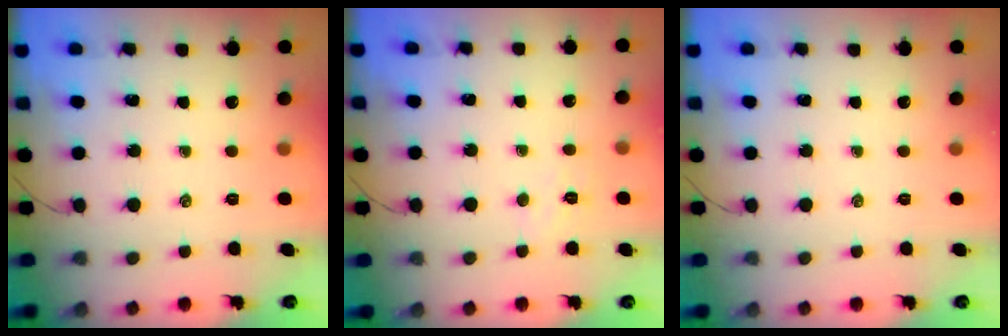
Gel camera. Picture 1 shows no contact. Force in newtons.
{"total": 4.3, "press": 4.2, "slide": 0.9}
{"total": 0.0}